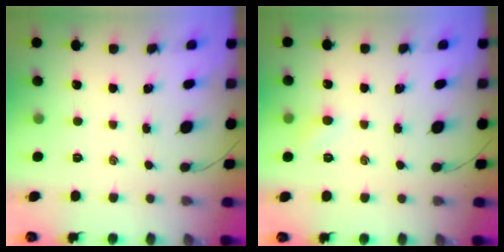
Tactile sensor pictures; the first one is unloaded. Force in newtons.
{"total": 4.4, "press": 4.2, "slide": 1.4}